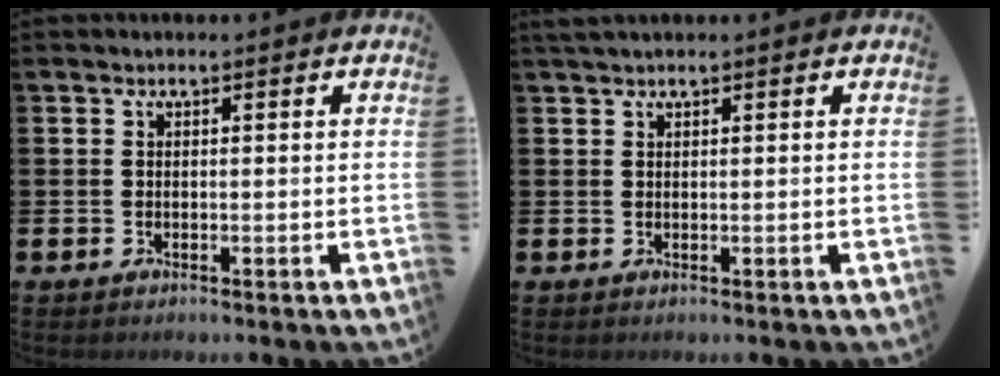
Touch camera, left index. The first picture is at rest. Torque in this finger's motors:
{"motor_torque": [0.28, -0.19, 0.04, 0.05]}